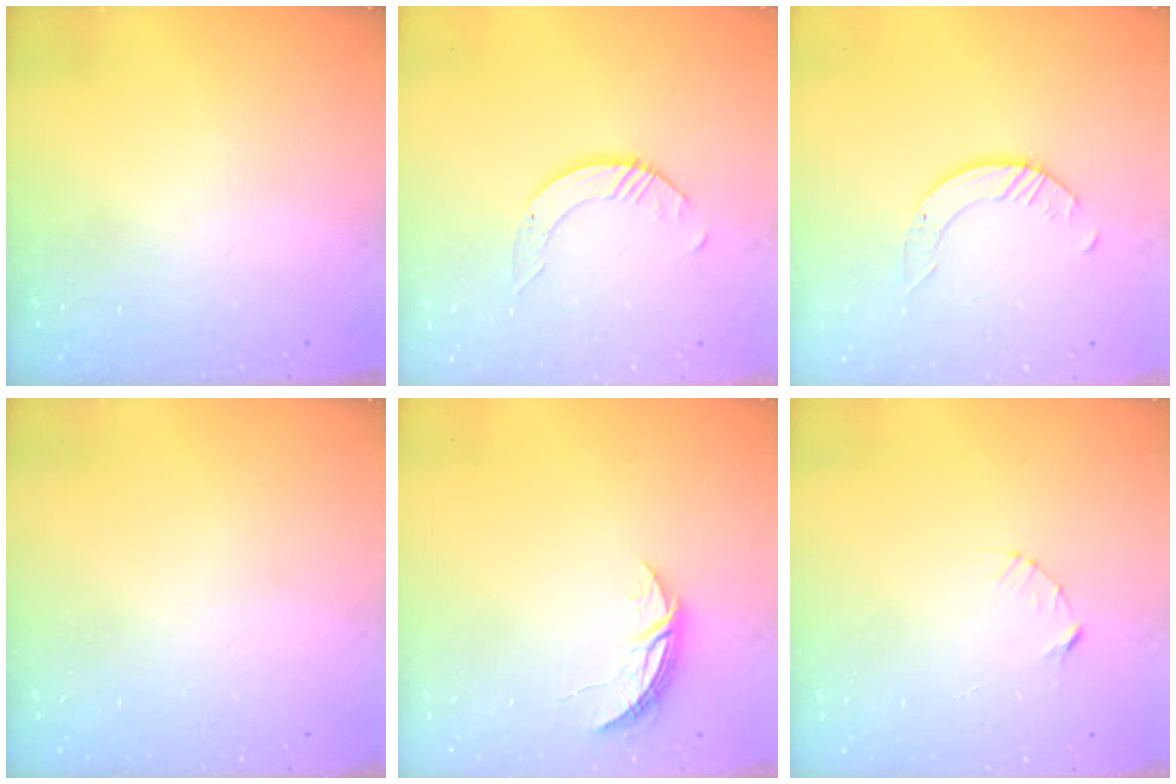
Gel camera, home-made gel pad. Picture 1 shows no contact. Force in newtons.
{"total": 3.1, "press": 3.1, "slide": 0.3}
{"total": 2.4, "press": 2.4, "slide": 0.3}
{"total": 0.0}
{"total": 6.2, "press": 6.2, "slide": 0.5}
{"total": 3.1, "press": 3.1, "slide": 0.3}